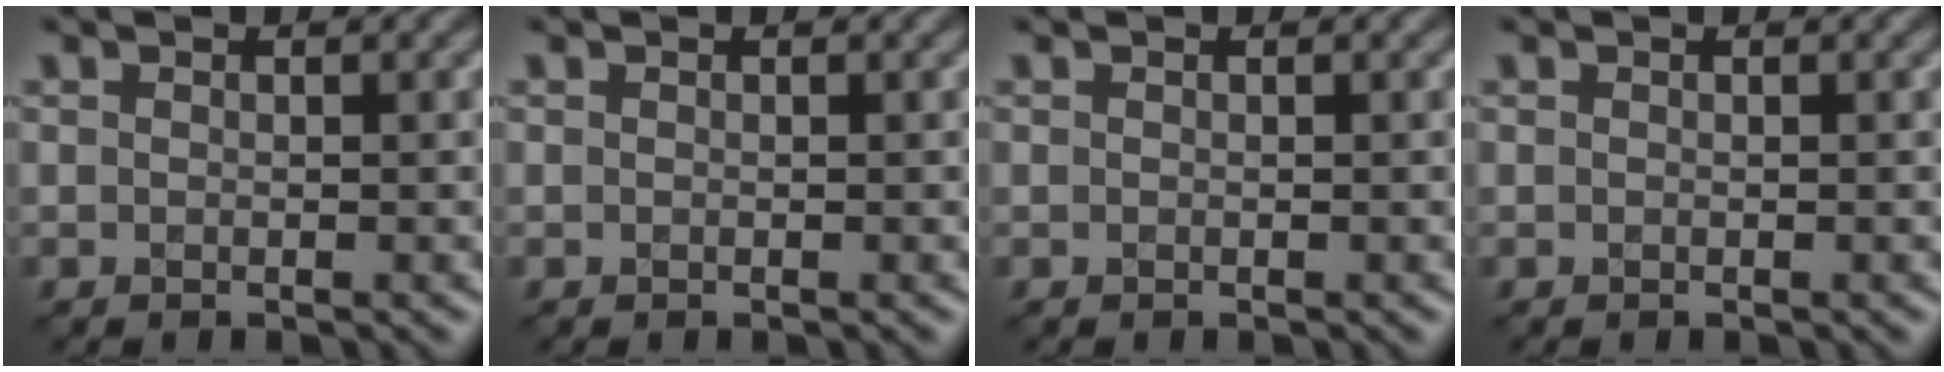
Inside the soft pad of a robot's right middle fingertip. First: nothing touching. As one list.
[{"total": 0.0}, {"total": 0.0}, {"total": 0.0}]